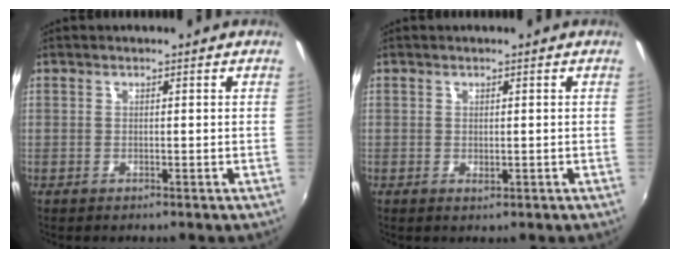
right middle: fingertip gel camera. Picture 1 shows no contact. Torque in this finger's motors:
{"motor_torque": [-0.54, -0.75, -0.06, -0.01]}